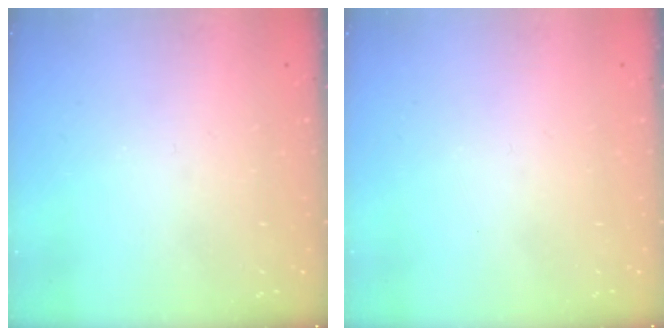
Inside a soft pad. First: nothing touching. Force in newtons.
{"total": 1.7, "press": 1.6, "slide": 0.1}